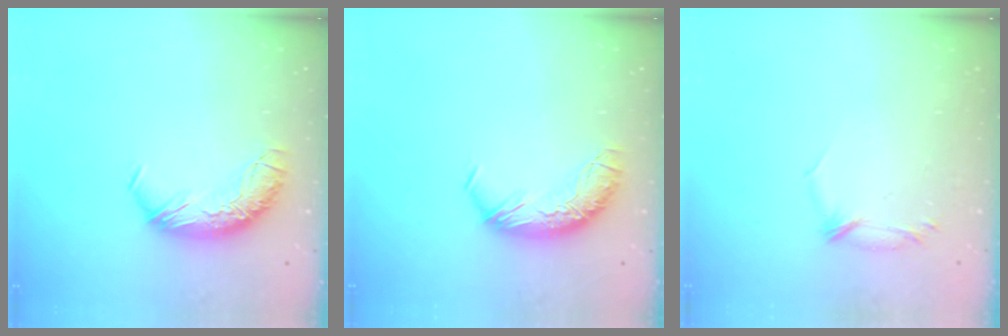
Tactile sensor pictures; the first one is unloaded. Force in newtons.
{"total": 0.0}
{"total": 7.0, "press": 6.9, "slide": 1.1}